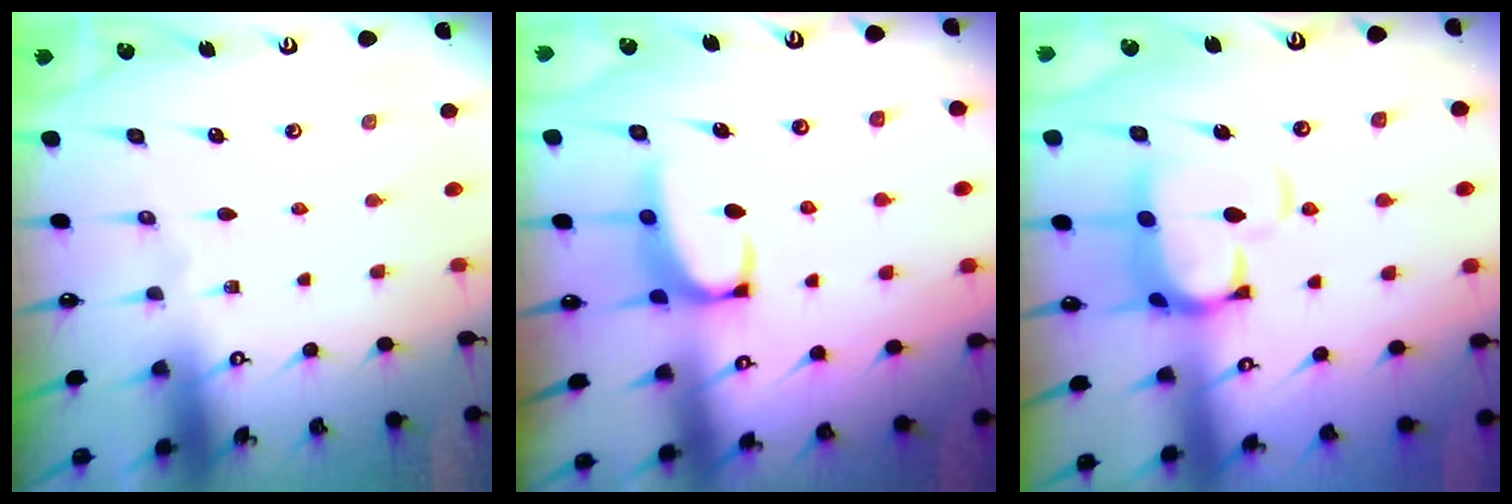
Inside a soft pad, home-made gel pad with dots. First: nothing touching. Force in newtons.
{"total": 2.5, "press": 2.4, "slide": 0.8}
{"total": 6.5, "press": 6.4, "slide": 1.2}